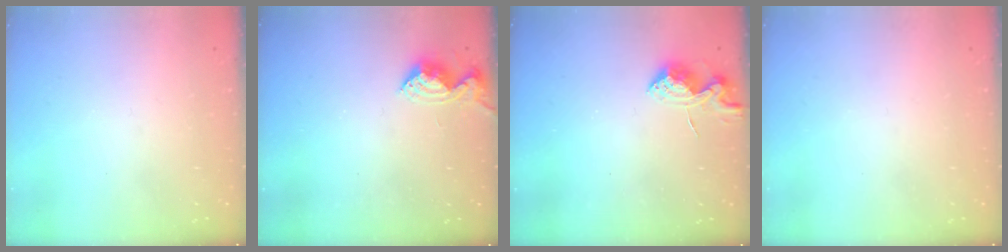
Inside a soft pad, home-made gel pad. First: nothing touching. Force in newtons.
{"total": 8.7, "press": 8.7, "slide": 0.5}
{"total": 7.3, "press": 7.3, "slide": 0.6}
{"total": 0.0}